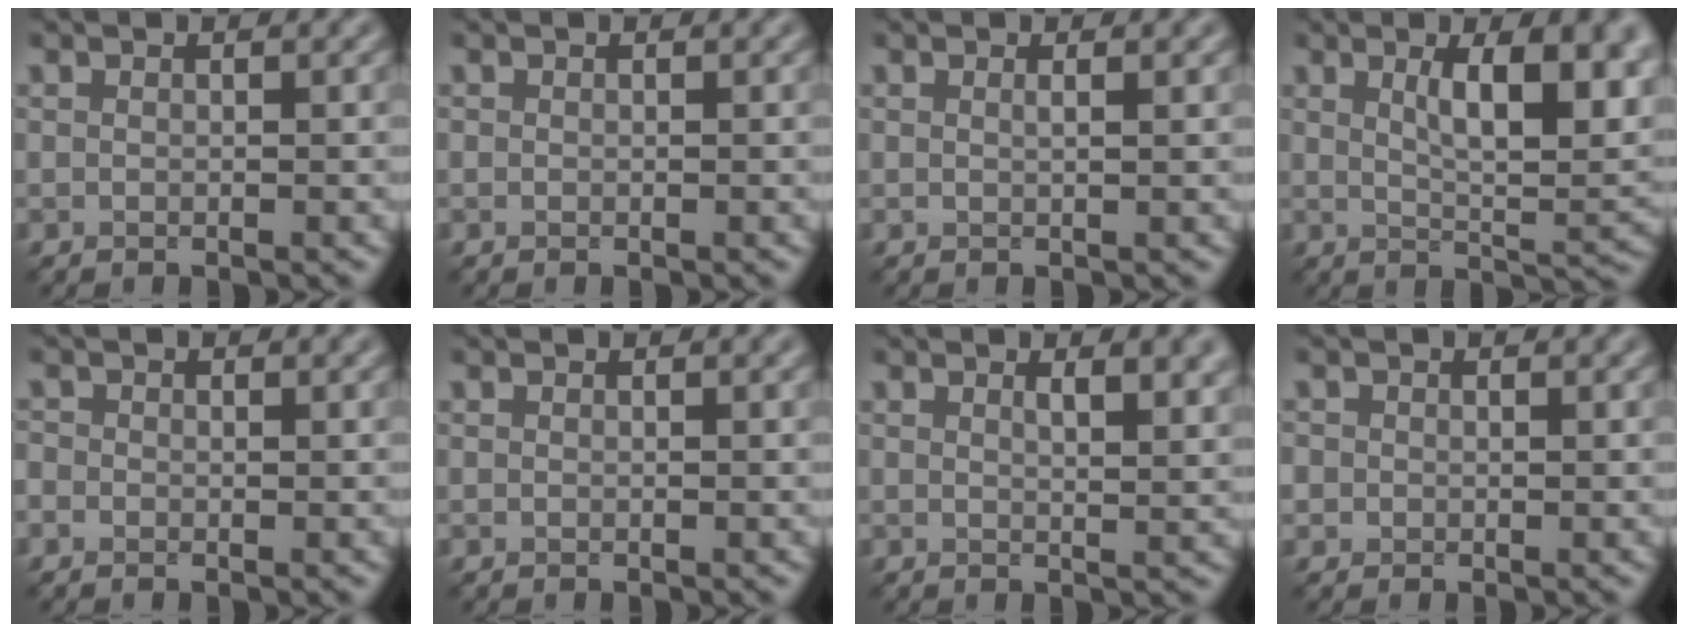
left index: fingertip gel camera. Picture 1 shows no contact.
{"total": 0.0}
{"total": 0.8, "force": [0.4, 0.2, 0.7], "torque": [-0.005, 0.003, 0.003]}
{"total": 9.2, "force": [2.9, 3.0, 8.2], "torque": [-0.110, -0.001, 0.049]}
{"total": 0.8, "force": [-0.1, 0.7, 0.2], "torque": [-0.003, -0.004, -0.006]}
{"total": 0.0}
{"total": 4.2, "force": [2.0, 1.6, 3.4], "torque": [-0.029, 0.005, 0.024]}
{"total": 1.1, "force": [0.0, 1.1, 0.2], "torque": [0.004, -0.002, -0.001]}